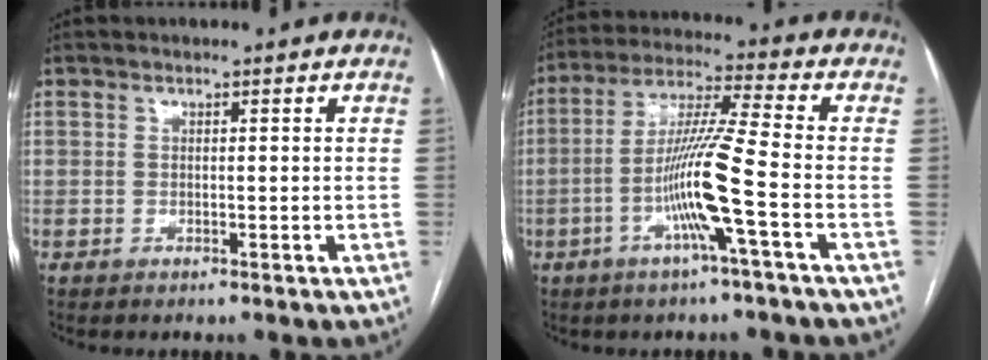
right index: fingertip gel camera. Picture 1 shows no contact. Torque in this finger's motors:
{"motor_torque": [2.02, -0.12, 1.04, 0.21]}